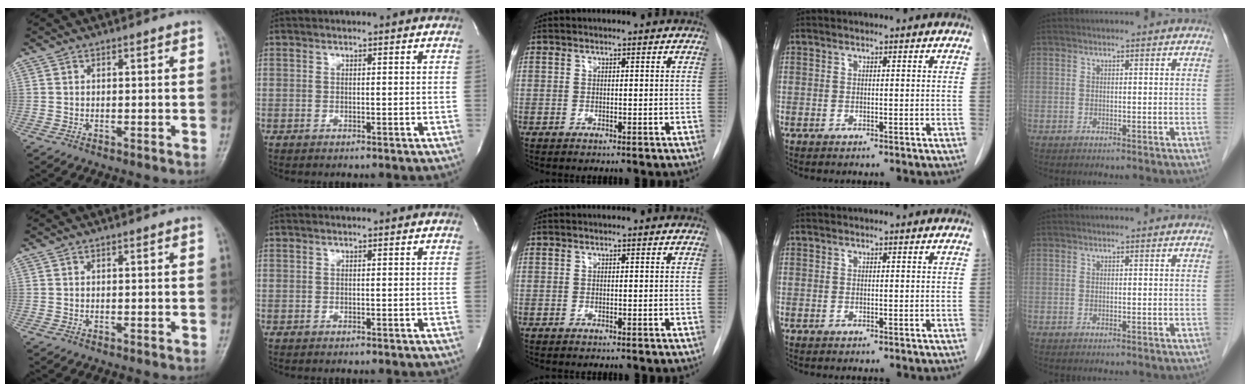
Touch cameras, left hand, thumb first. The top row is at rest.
{}